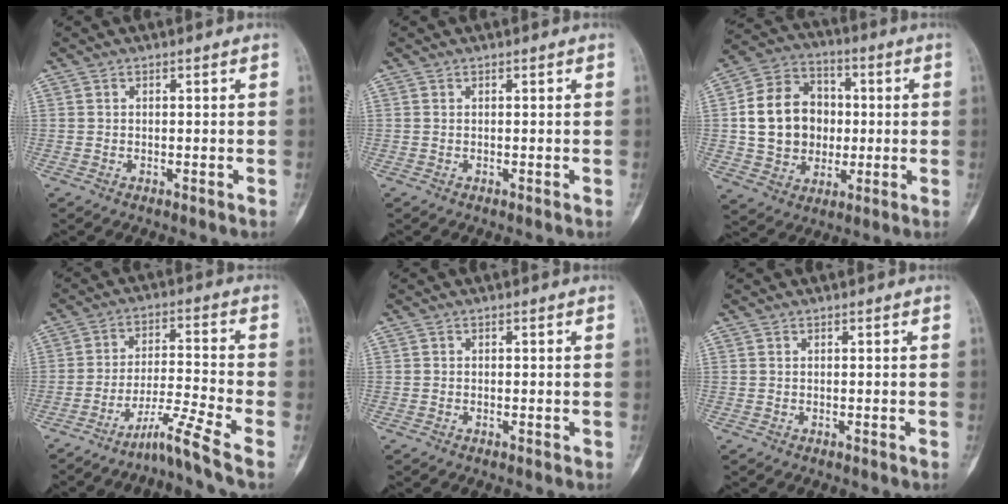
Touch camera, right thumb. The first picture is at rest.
{"total": 0.0}
{"total": 16.1, "force": [0.6, 13.4, 9.0], "torque": [-0.127, 0.025, 0.016]}
{"total": 8.0, "force": [-6.1, -2.1, 4.8], "torque": [-0.106, 0.043, -0.113]}
{"total": 0.0}
{"total": 0.0}